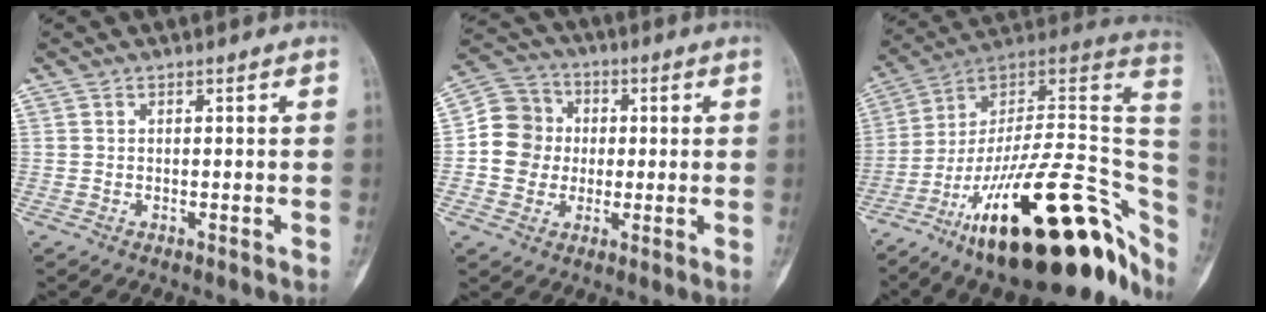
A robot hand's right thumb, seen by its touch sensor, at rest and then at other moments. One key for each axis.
{"total": 10.0, "fx": -0.2, "fy": 9.4, "fz": 3.6, "tx": -0.033, "ty": 0.024, "tz": -0.013}
{"total": 36.4, "fx": -16.5, "fy": 13.1, "fz": 29.7, "tx": -0.347, "ty": 0.077, "tz": -0.258}